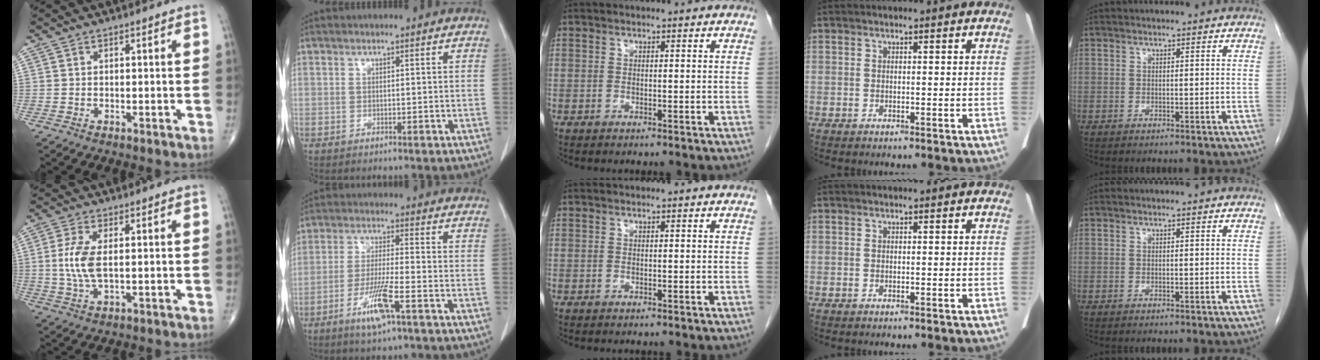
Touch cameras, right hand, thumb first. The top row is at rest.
{"thumb": {"total": 6.7, "force": [0.5, 2.7, 6.1], "torque": [-0.146, -0.004, 0.011]}, "index": {"total": 7.5, "force": [-3.8, 0.1, 6.5], "torque": [-0.130, -0.011, -0.072]}}